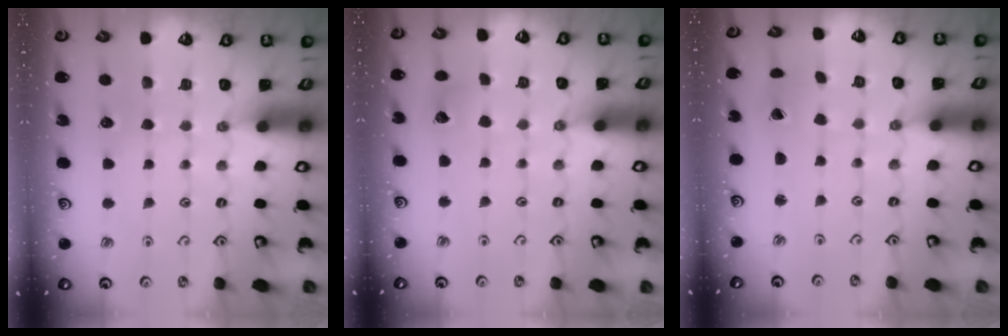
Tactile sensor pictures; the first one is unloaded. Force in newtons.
{"total": 2.5, "press": 2.5, "slide": 0.3}
{"total": 0.8, "press": 0.8, "slide": 0.0}